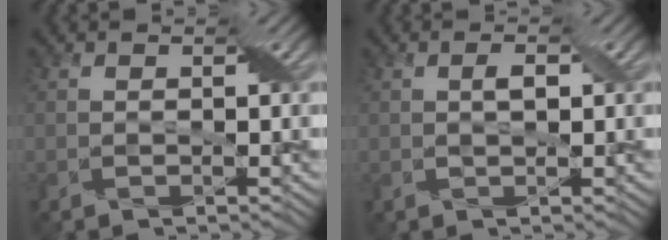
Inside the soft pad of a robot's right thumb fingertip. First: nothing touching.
{"total": 1.5, "force": [0.2, 0.7, 1.3], "torque": [-0.026, 0.004, 0.003]}